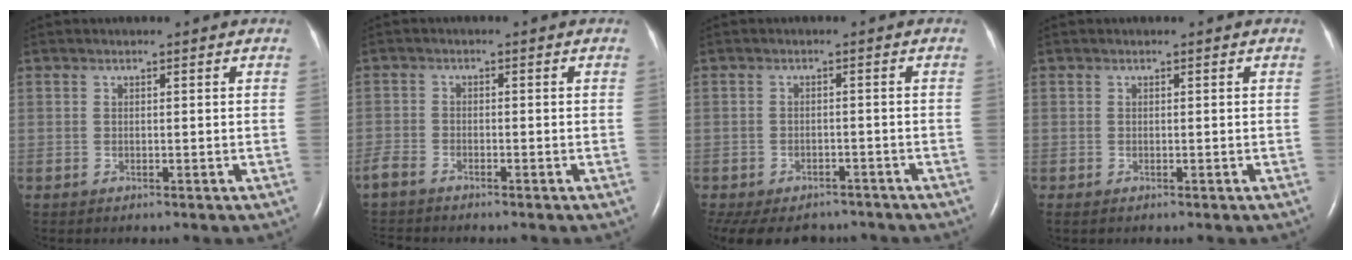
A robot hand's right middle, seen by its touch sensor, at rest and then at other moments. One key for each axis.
{"total": 3.4, "fx": -3.2, "fy": 0.7, "fz": 0.7, "tx": -0.014, "ty": -0.011, "tz": -0.062}
{"total": 14.4, "fx": -11.3, "fy": 7.3, "fz": 5.1, "tx": -0.147, "ty": -0.008, "tz": -0.144}
{"total": 0.0}